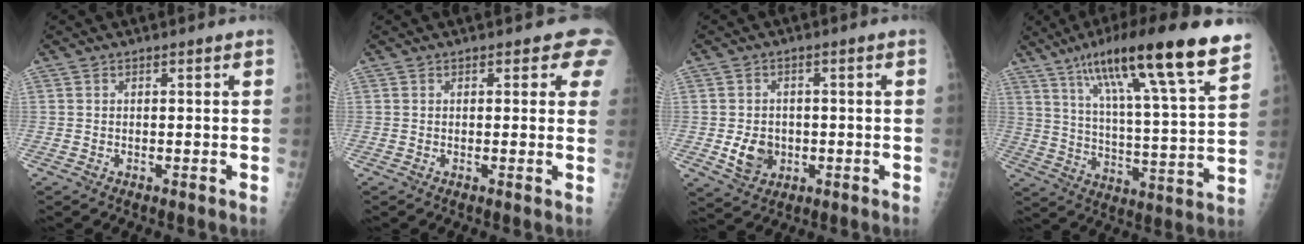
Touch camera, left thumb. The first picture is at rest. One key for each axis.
{"total": 3.7, "fx": 2.5, "fy": 1.9, "fz": 2.1, "tx": 0.008, "ty": -0.006, "tz": 0.016}
{"total": 5.8, "fx": -1.0, "fy": 4.7, "fz": 3.2, "tx": -0.037, "ty": 0.004, "tz": -0.008}
{"total": 23.3, "fx": 14.8, "fy": 3.1, "fz": 17.7, "tx": -0.271, "ty": -0.039, "tz": 0.238}